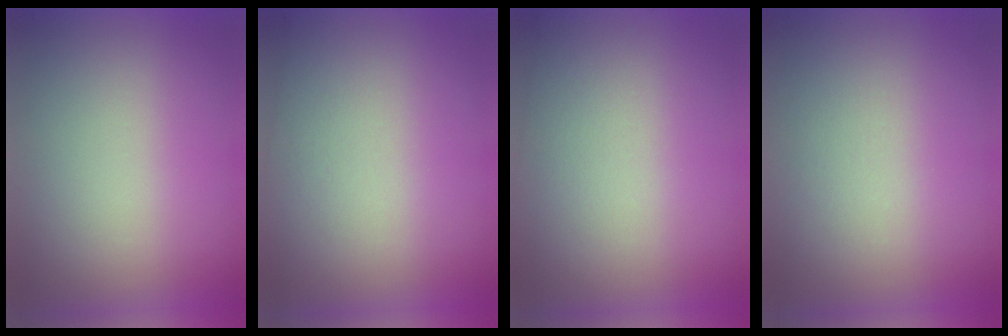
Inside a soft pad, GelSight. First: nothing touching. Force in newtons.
{"total": 2.2}
{"total": 2.1}
{"total": 2.7}